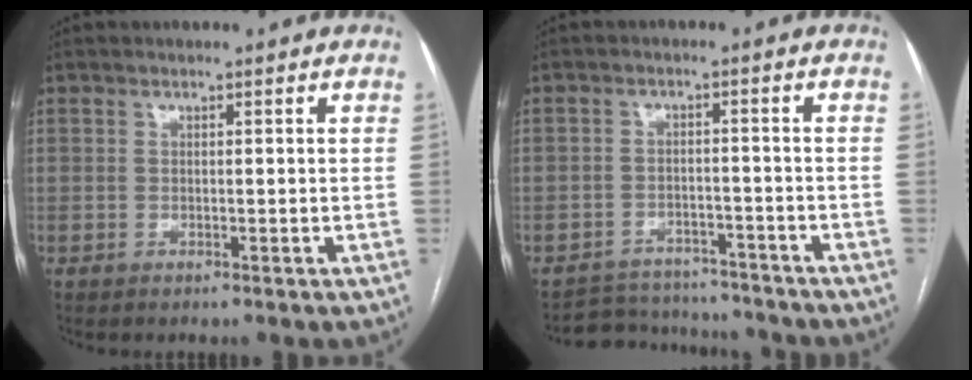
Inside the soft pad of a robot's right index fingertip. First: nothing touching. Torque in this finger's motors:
{"motor_torque": [-1.43, -0.43, -1.06, -0.21]}